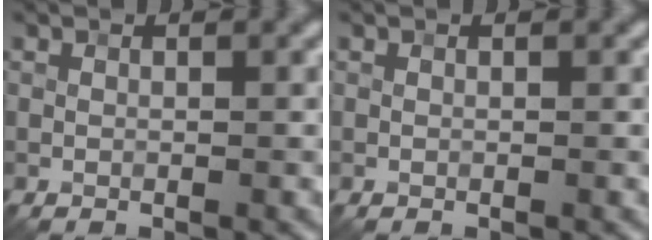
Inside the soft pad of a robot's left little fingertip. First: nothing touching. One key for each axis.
{"total": 0.0}